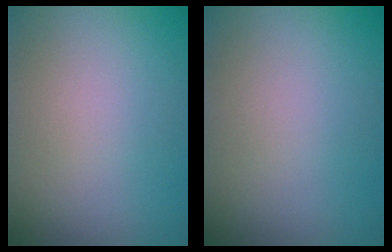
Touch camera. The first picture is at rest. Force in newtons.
{"total": 0.0}